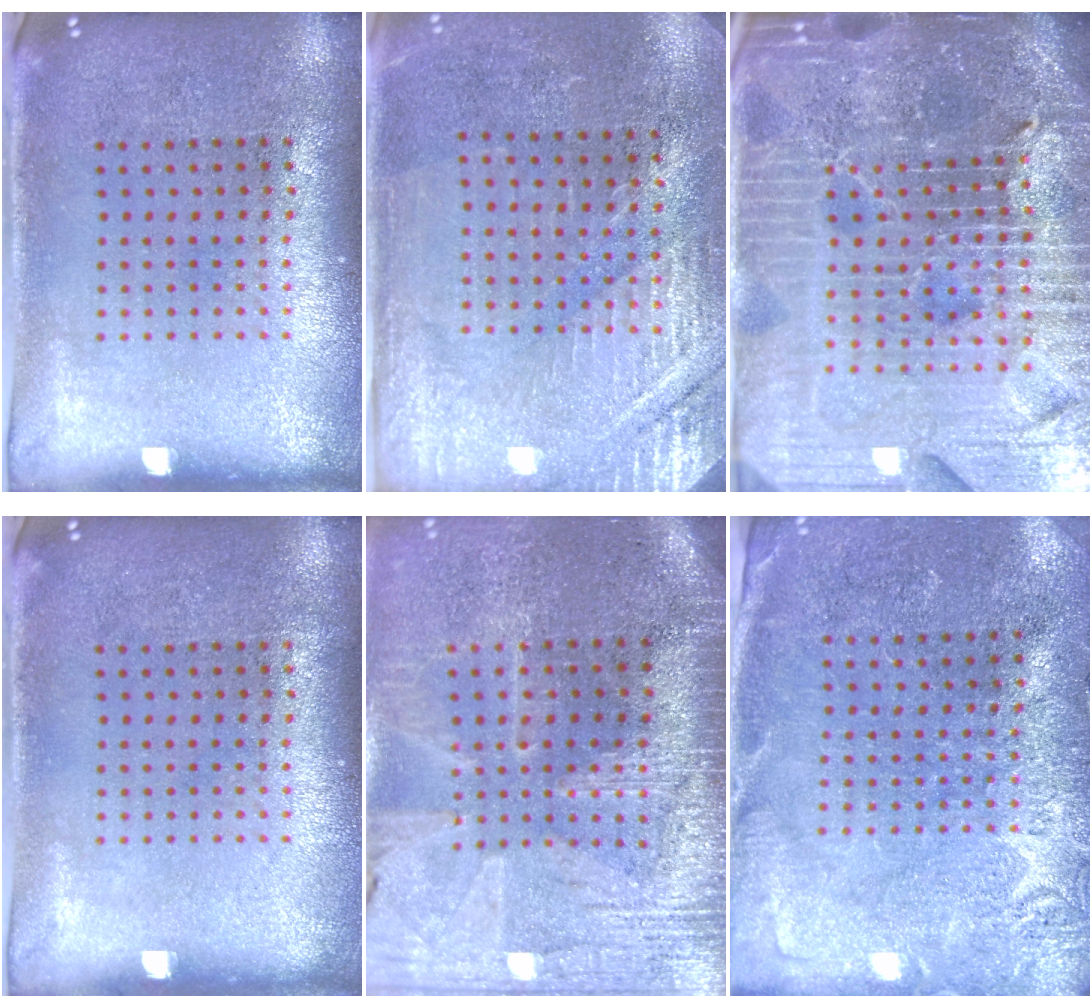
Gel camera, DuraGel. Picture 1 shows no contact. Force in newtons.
{"total": 2.9, "press": 2.9, "slide": 0.3}
{"total": 7.1, "press": 6.2, "slide": 3.6}
{"total": 0.0}
{"total": 3.5, "press": 3.2, "slide": 1.4}
{"total": 2.8, "press": 2.7, "slide": 0.5}